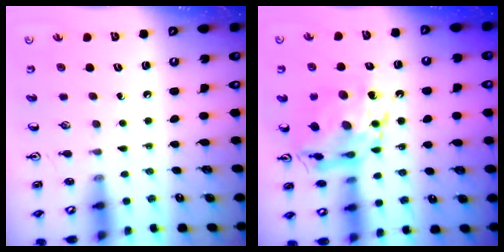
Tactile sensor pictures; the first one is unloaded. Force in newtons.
{"total": 15.5, "press": 15.5, "slide": 1.5}